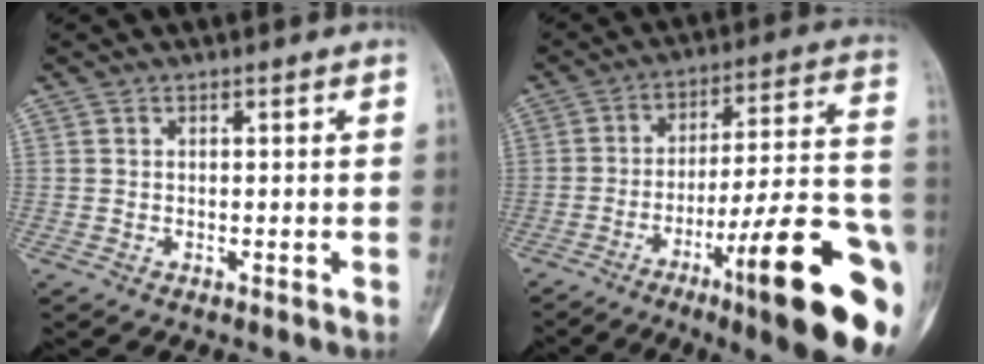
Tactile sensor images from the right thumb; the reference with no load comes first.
{"total": 24.9, "force": [-10.9, 3.8, 22.1], "torque": [-0.250, 0.050, -0.159]}